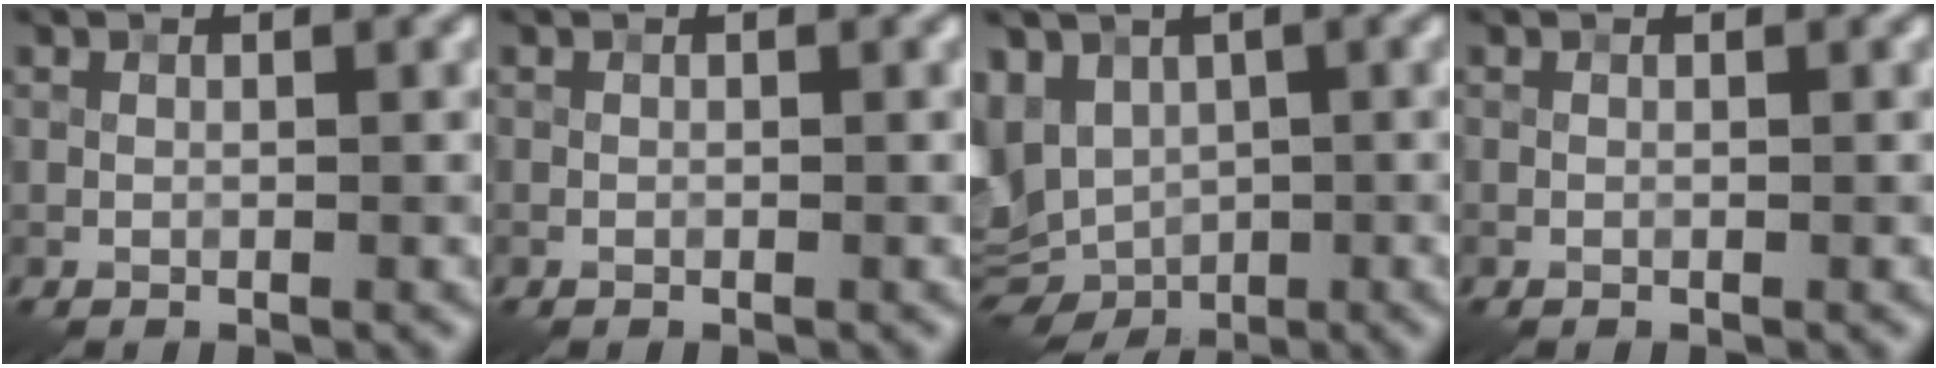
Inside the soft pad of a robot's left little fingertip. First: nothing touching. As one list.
[{"total": 0.0}, {"total": 10.2, "force": [-1.8, 7.9, 6.2], "torque": [-0.119, 0.000, -0.008]}, {"total": 0.0}]